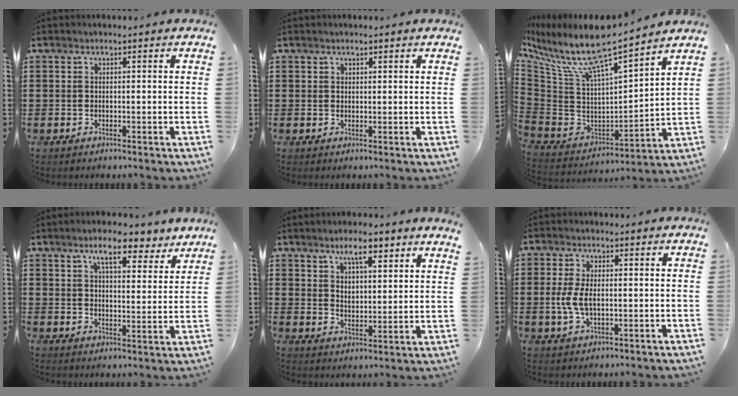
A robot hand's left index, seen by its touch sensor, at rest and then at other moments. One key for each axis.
{"total": 1.1, "fx": 1.0, "fy": 0.5, "fz": 0.2, "tx": -0.005, "ty": 0.003, "tz": 0.019}
{"total": 9.8, "fx": 7.6, "fy": 1.3, "fz": 6.1, "tx": -0.147, "ty": -0.063, "tz": 0.127}
{"total": 7.7, "fx": 6.1, "fy": 1.9, "fz": 4.3, "tx": -0.077, "ty": -0.018, "tz": 0.103}
{"total": 6.2, "fx": 5.3, "fy": 1.6, "fz": 2.9, "tx": -0.046, "ty": -0.019, "tz": 0.091}
{"total": 4.9, "fx": -0.3, "fy": 2.4, "fz": 4.3, "tx": -0.108, "ty": -0.004, "tz": -0.013}